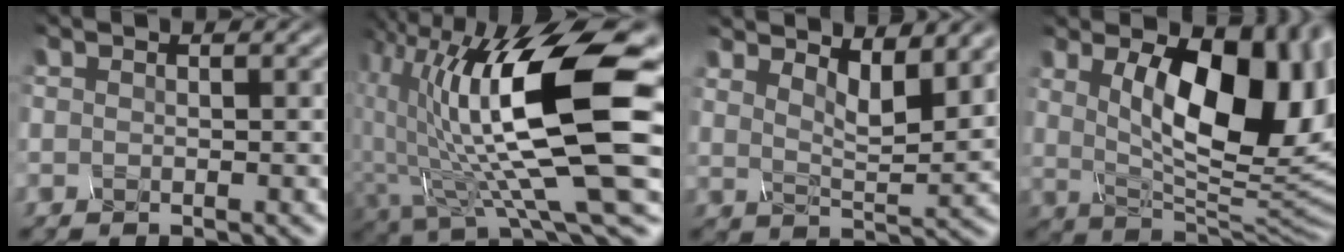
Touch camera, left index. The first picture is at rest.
{"total": 14.8, "force": [1.4, 4.3, 14.0], "torque": [-0.238, -0.008, 0.025]}
{"total": 5.0, "force": [3.3, 1.6, 3.4], "torque": [-0.057, -0.006, 0.057]}
{"total": 13.6, "force": [3.0, 6.4, 11.6], "torque": [-0.151, -0.007, 0.049]}